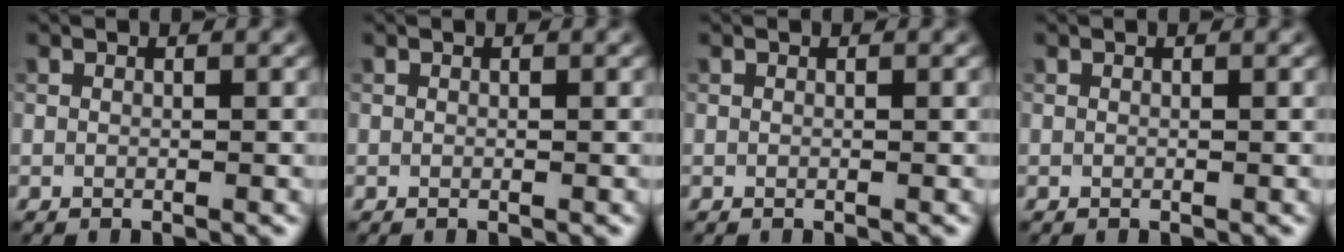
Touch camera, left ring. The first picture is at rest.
{"total": 0.0}
{"total": 0.0}
{"total": 0.0}